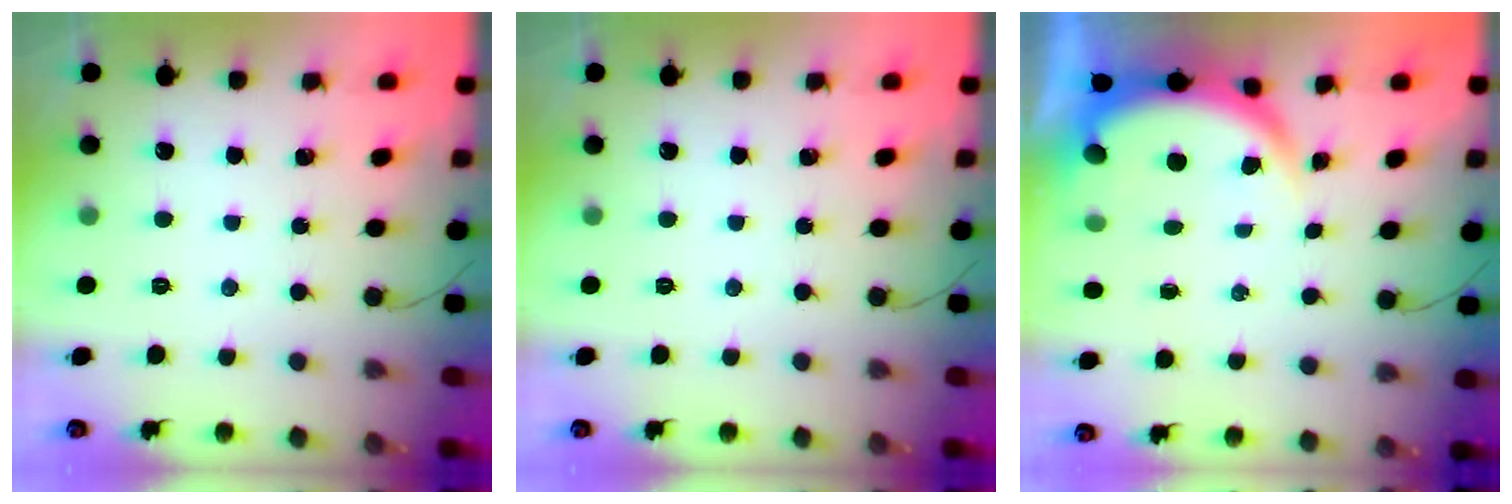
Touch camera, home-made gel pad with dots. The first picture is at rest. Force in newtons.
{"total": 0.0}
{"total": 5.1, "press": 5.1, "slide": 0.2}